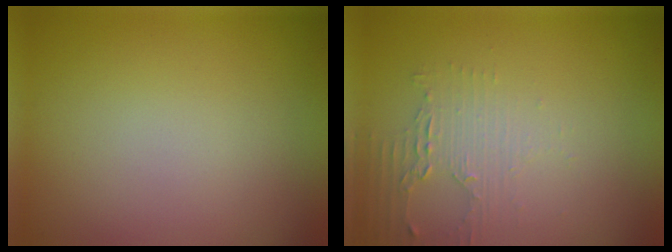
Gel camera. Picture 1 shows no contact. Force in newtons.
{"total": 1.8, "press": 1.8, "slide": 0.4}